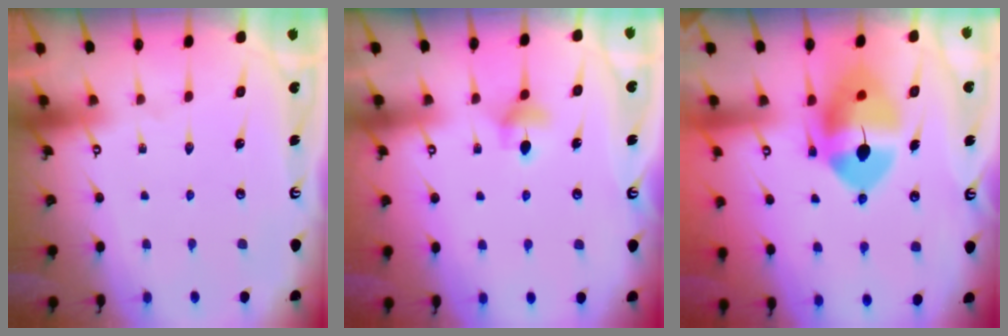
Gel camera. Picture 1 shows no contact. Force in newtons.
{"total": 5.3, "press": 5.2, "slide": 0.8}
{"total": 12.5, "press": 12.4, "slide": 1.9}